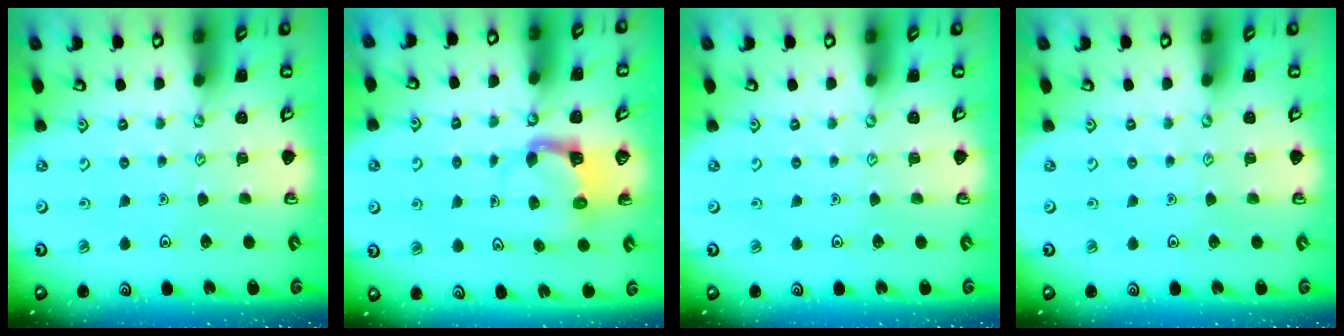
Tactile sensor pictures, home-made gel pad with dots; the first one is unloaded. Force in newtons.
{"total": 3.9, "press": 3.9, "slide": 0.2}
{"total": 0.0}
{"total": 0.0}